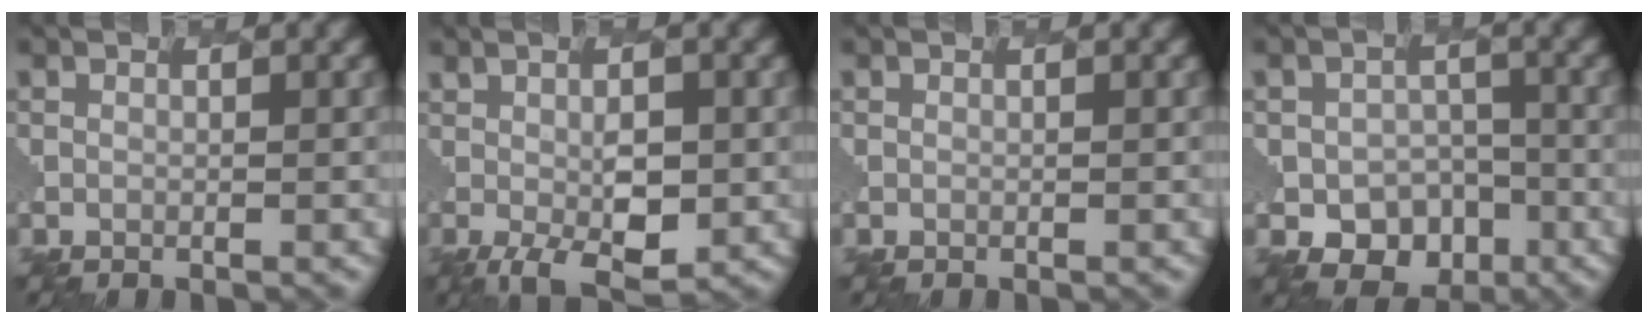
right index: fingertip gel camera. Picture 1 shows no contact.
{"total": 4.3, "force": [-0.8, 1.9, 3.8], "torque": [-0.082, -0.011, -0.006]}
{"total": 0.0}
{"total": 5.4, "force": [-3.1, 4.0, 1.8], "torque": [-0.027, -0.011, -0.034]}